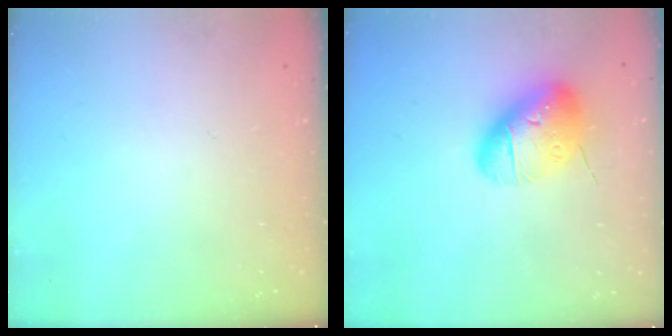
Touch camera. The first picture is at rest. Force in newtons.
{"total": 14.9, "press": 14.8, "slide": 1.9}